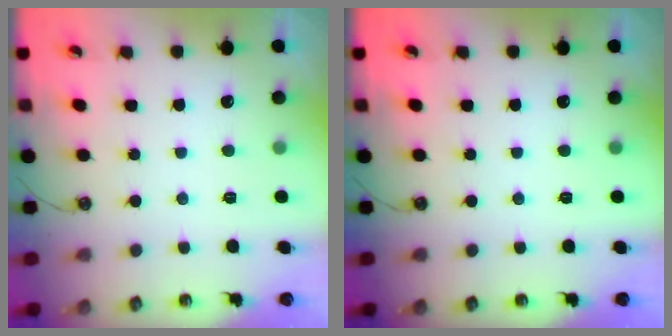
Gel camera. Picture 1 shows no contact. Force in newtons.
{"total": 0.0}